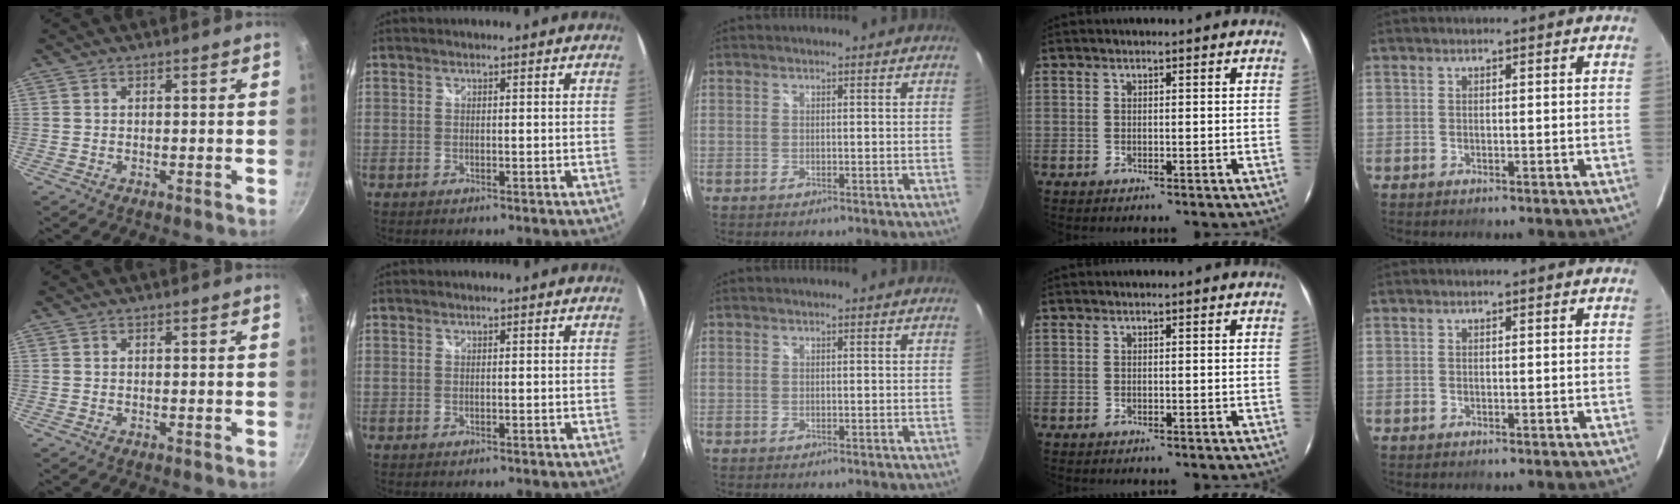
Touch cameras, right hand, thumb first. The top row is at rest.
{}